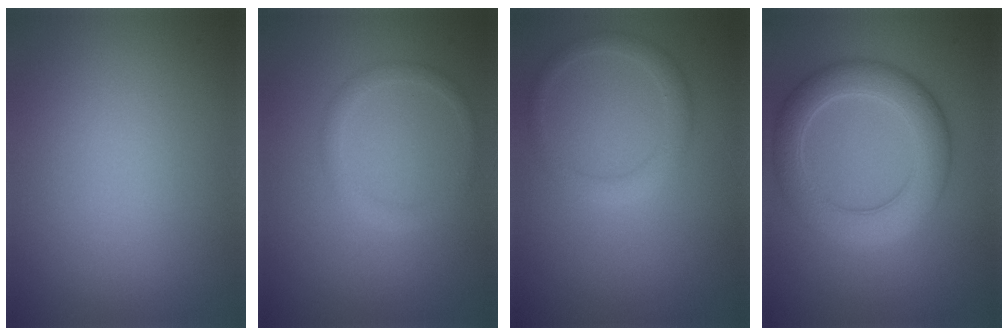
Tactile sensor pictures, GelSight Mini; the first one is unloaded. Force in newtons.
{"total": 1.5, "press": 1.5, "slide": 0.1}
{"total": 1.9, "press": 1.9, "slide": 0.1}
{"total": 5.5, "press": 5.5, "slide": 0.3}